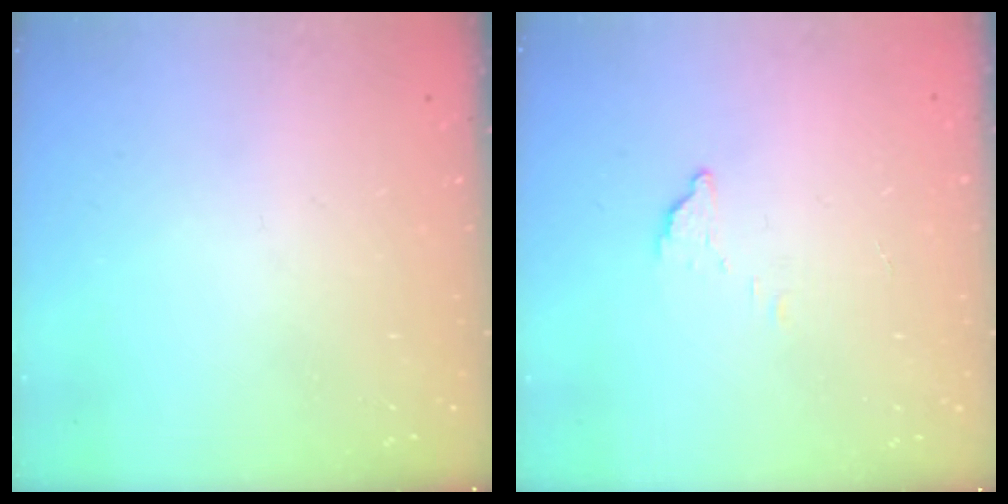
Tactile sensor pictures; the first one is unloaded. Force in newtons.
{"total": 2.3, "press": 2.3, "slide": 0.1}